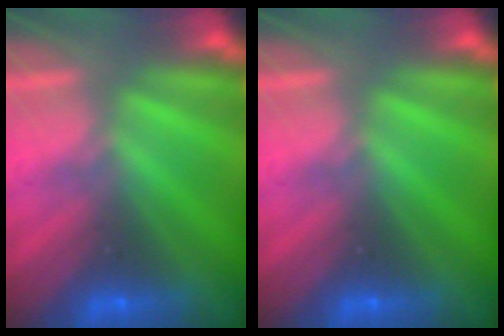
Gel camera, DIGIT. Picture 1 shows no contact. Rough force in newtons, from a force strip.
{"total": 0.0}